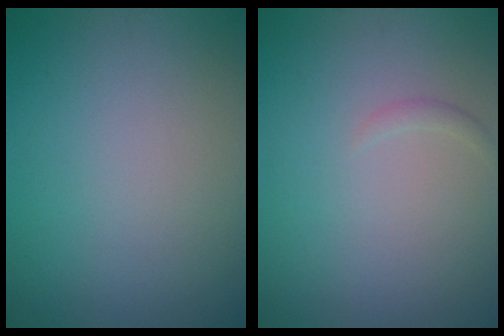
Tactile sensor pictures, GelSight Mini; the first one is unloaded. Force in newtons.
{"total": 0.5, "press": 0.5, "slide": 0.0}